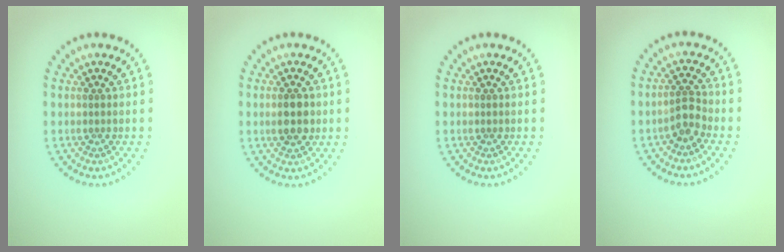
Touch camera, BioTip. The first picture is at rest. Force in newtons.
{"total": 2.9, "press": 2.9, "slide": 0.1}
{"total": 0.0}
{"total": 1.9, "press": 1.7, "slide": 1.0}